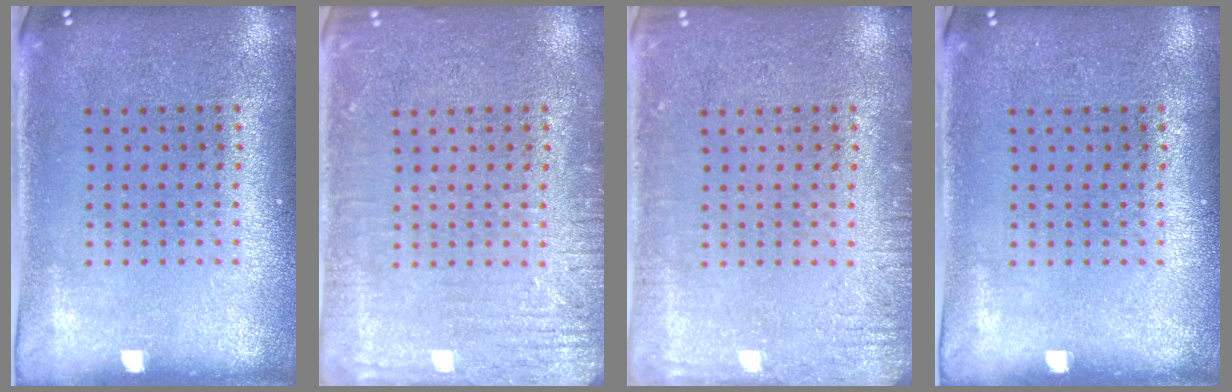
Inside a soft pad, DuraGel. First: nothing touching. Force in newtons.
{"total": 3.0, "press": 3.0, "slide": 0.3}
{"total": 2.0, "press": 1.9, "slide": 0.2}
{"total": 0.0}